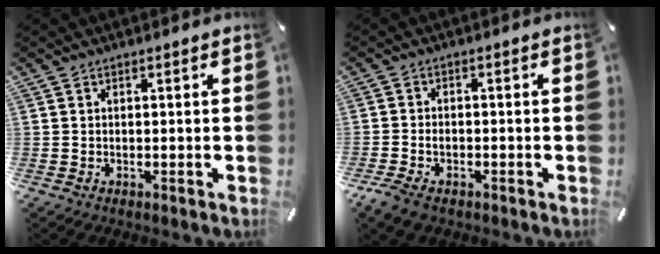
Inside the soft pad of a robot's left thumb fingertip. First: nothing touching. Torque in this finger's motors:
{"motor_torque": [0.29, 0.51, 0.31, 0.22, 0.11]}